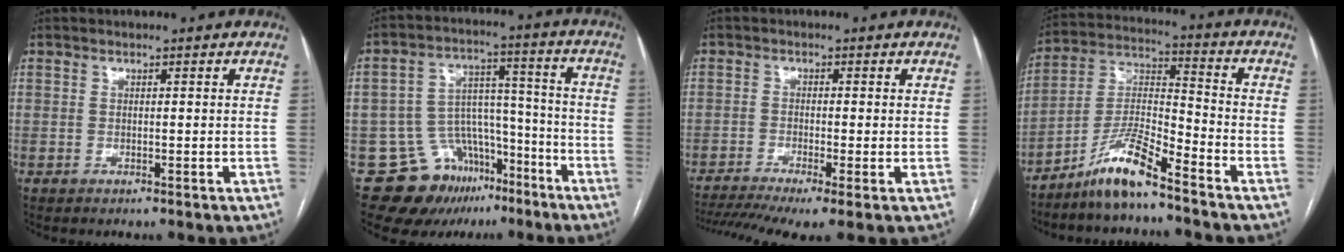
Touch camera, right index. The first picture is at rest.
{"total": 13.1, "force": [-8.6, 9.0, 3.8], "torque": [-0.051, 0.073, -0.126]}
{"total": 10.6, "force": [-7.1, 1.7, 7.7], "torque": [-0.146, -0.012, -0.117]}
{"total": 9.2, "force": [-7.2, 0.5, 5.7], "torque": [-0.120, 0.000, -0.142]}